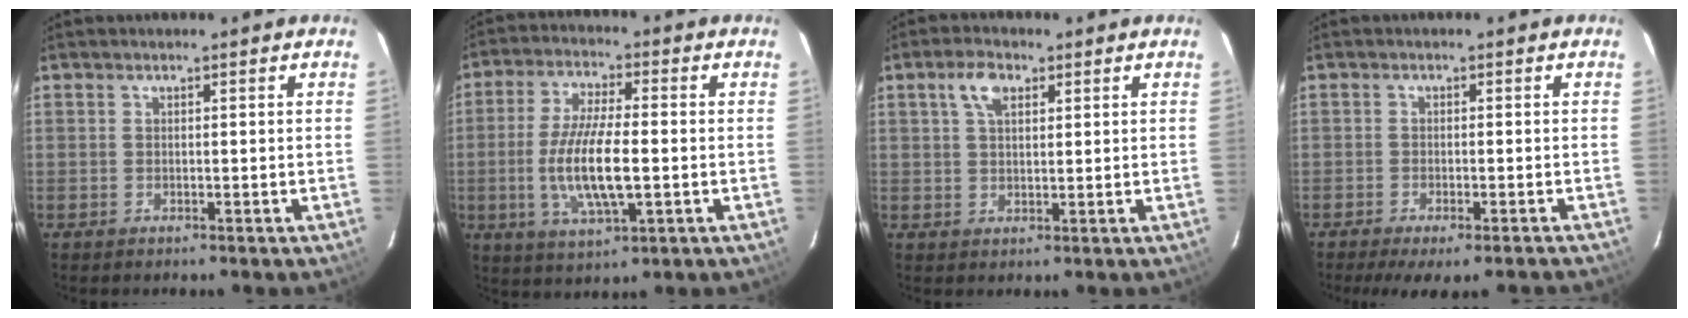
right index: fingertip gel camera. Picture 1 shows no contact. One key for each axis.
{"total": 11.9, "fx": -1.8, "fy": 3.1, "fz": 11.3, "tx": -0.228, "ty": -0.008, "tz": -0.035}
{"total": 4.5, "fx": 2.0, "fy": 2.4, "fz": 3.2, "tx": -0.060, "ty": 0.013, "tz": 0.037}
{"total": 10.1, "fx": -8.4, "fy": 1.9, "fz": 5.1, "tx": -0.103, "ty": -0.025, "tz": -0.118}